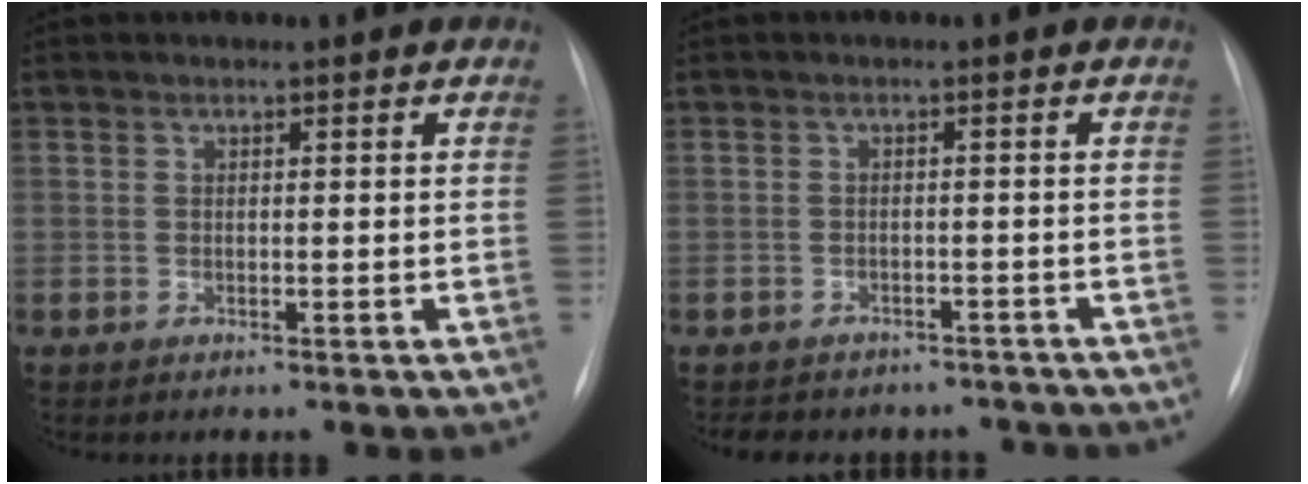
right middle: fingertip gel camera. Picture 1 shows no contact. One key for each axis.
{"total": 10.6, "fx": -9.2, "fy": 4.7, "fz": 2.1, "tx": -0.037, "ty": 0.013, "tz": -0.102}